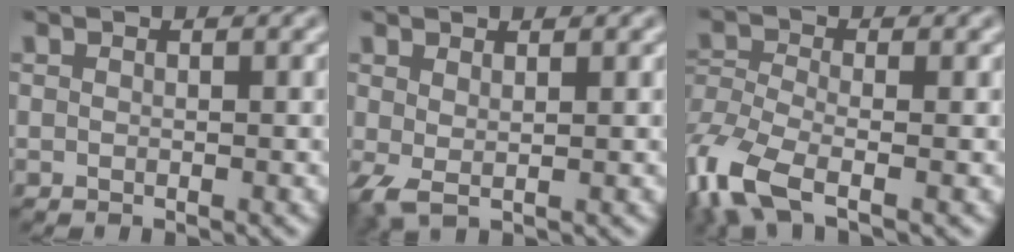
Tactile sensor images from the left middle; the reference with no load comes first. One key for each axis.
{"total": 1.7, "fx": 0.5, "fy": 0.6, "fz": 1.5, "tx": -0.040, "ty": -0.001, "tz": 0.009}
{"total": 6.5, "fx": -3.9, "fy": 2.5, "fz": 4.6, "tx": -0.115, "ty": -0.016, "tz": -0.093}